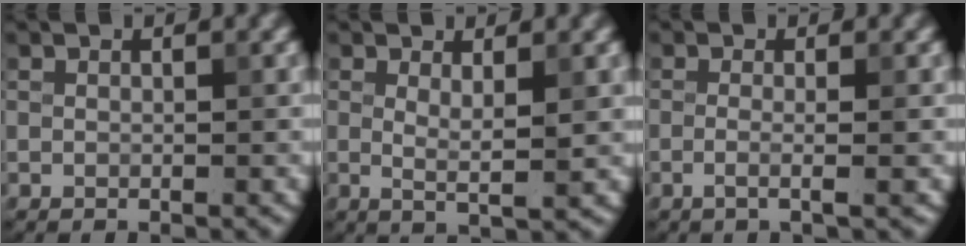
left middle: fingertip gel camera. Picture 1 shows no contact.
{"total": 2.0, "force": [0.5, 0.3, 1.9], "torque": [-0.032, -0.010, 0.010]}
{"total": 2.2, "force": [-0.3, 0.8, 2.1], "torque": [-0.026, -0.003, -0.019]}